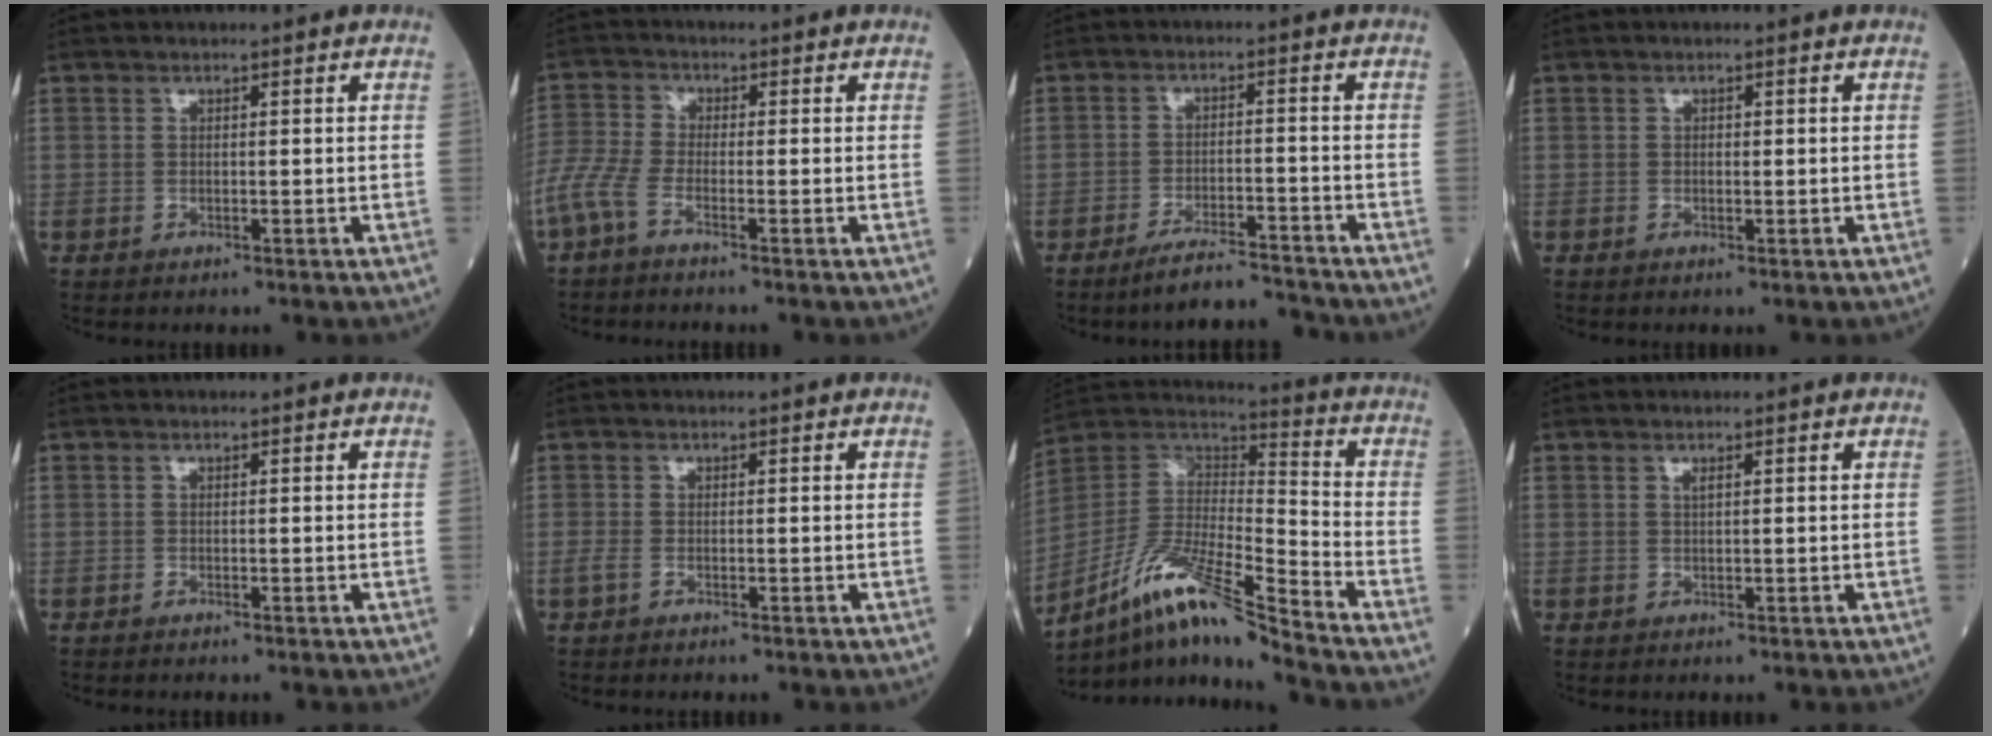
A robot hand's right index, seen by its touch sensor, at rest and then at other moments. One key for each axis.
{"total": 5.0, "fx": -3.2, "fy": 0.9, "fz": 3.6, "tx": -0.101, "ty": 0.000, "tz": -0.076}
{"total": 5.9, "fx": -5.5, "fy": 0.3, "fz": 2.0, "tx": -0.036, "ty": -0.009, "tz": -0.099}
{"total": 0.6, "fx": 0.0, "fy": 0.4, "fz": 0.5, "tx": -0.010, "ty": -0.001, "tz": 0.001}
{"total": 0.0}
{"total": 0.9, "fx": -0.5, "fy": 0.3, "fz": 0.7, "tx": -0.016, "ty": 0.000, "tz": -0.012}
{"total": 15.7, "fx": -11.5, "fy": 1.2, "fz": 10.7, "tx": -0.207, "ty": 0.008, "tz": -0.208}
{"total": 0.6, "fx": 0.3, "fy": 0.1, "fz": 0.5, "tx": -0.012, "ty": -0.001, "tz": 0.006}